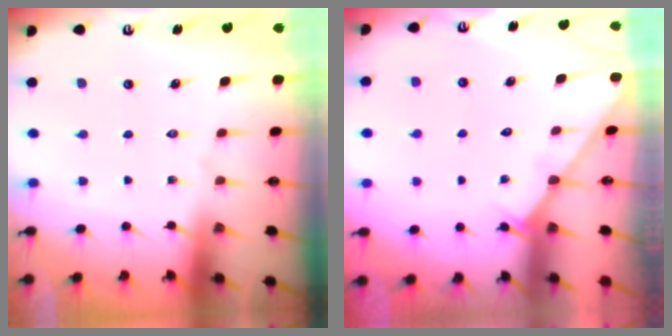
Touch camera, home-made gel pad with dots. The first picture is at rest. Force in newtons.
{"total": 2.3, "press": 2.3, "slide": 0.2}